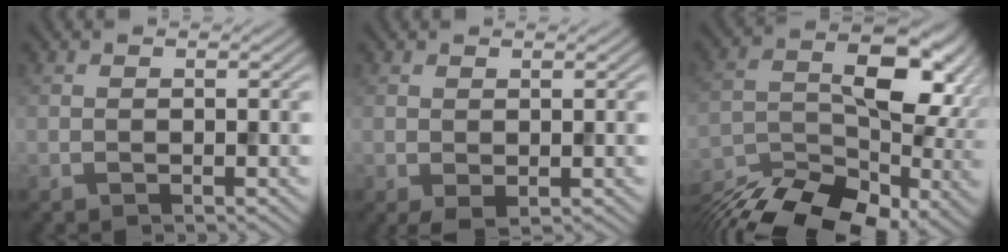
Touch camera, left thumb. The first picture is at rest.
{"total": 1.4, "force": [-0.2, 0.8, 1.2], "torque": [-0.027, -0.004, 0.000]}
{"total": 16.5, "force": [-8.4, 8.6, 11.4], "torque": [-0.194, -0.035, -0.128]}